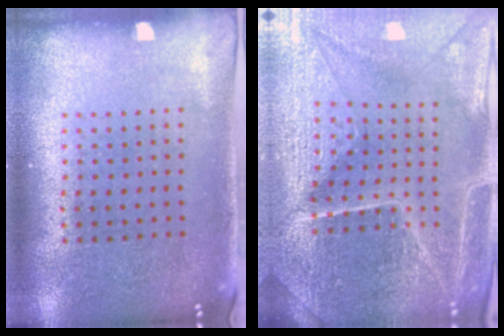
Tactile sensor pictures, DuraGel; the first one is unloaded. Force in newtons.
{"total": 5.3, "press": 4.9, "slide": 1.9}